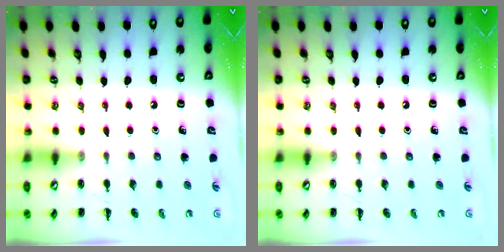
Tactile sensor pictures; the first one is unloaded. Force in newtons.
{"total": 0.0}